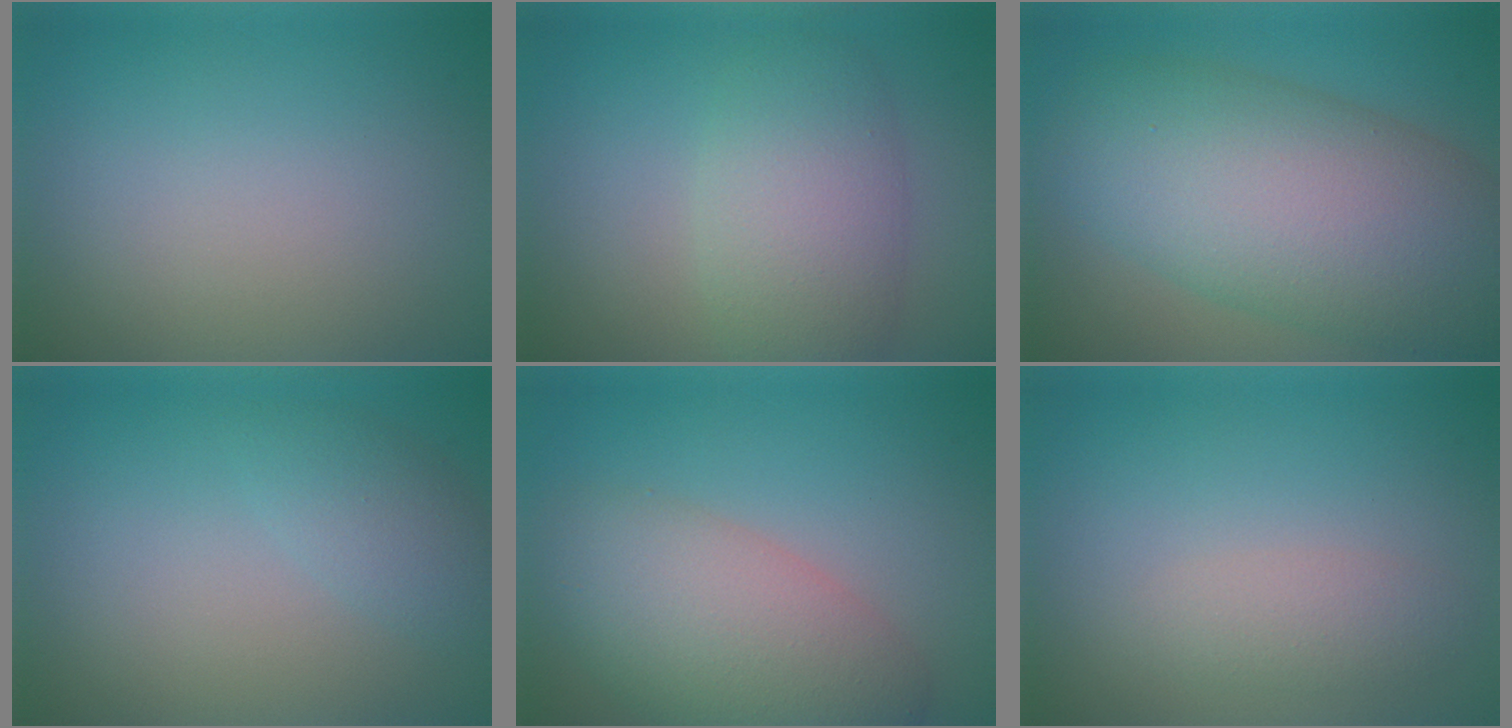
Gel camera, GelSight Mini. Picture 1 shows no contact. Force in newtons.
{"total": 5.3, "press": 5.3, "slide": 0.3}
{"total": 12.0, "press": 11.9, "slide": 0.6}
{"total": 2.3, "press": 2.3, "slide": 0.2}
{"total": 7.4, "press": 7.4, "slide": 0.6}
{"total": 1.9, "press": 1.9, "slide": 0.0}